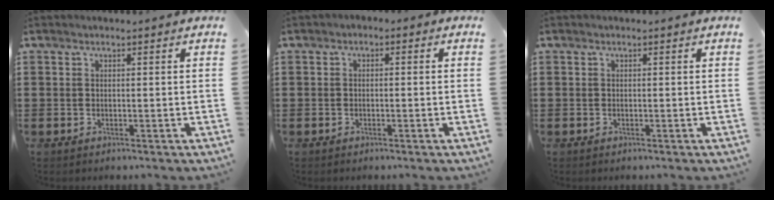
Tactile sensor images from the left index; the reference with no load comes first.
{"total": 0.8, "force": [-0.7, 0.3, 0.2], "torque": [-0.006, 0.000, -0.015]}
{"total": 0.0}